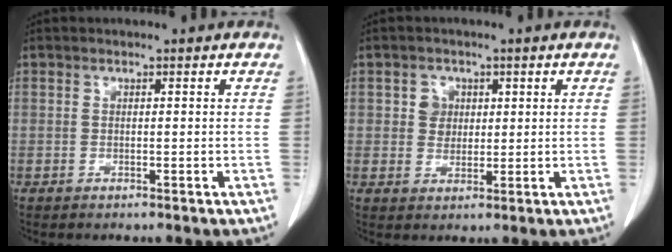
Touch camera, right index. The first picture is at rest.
{"total": 3.6, "force": [0.9, 3.2, 1.4], "torque": [-0.021, 0.012, 0.018]}